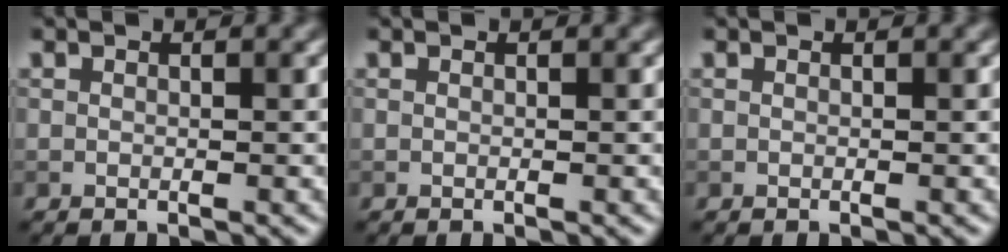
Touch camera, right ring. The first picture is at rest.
{"total": 0.0}
{"total": 0.0}